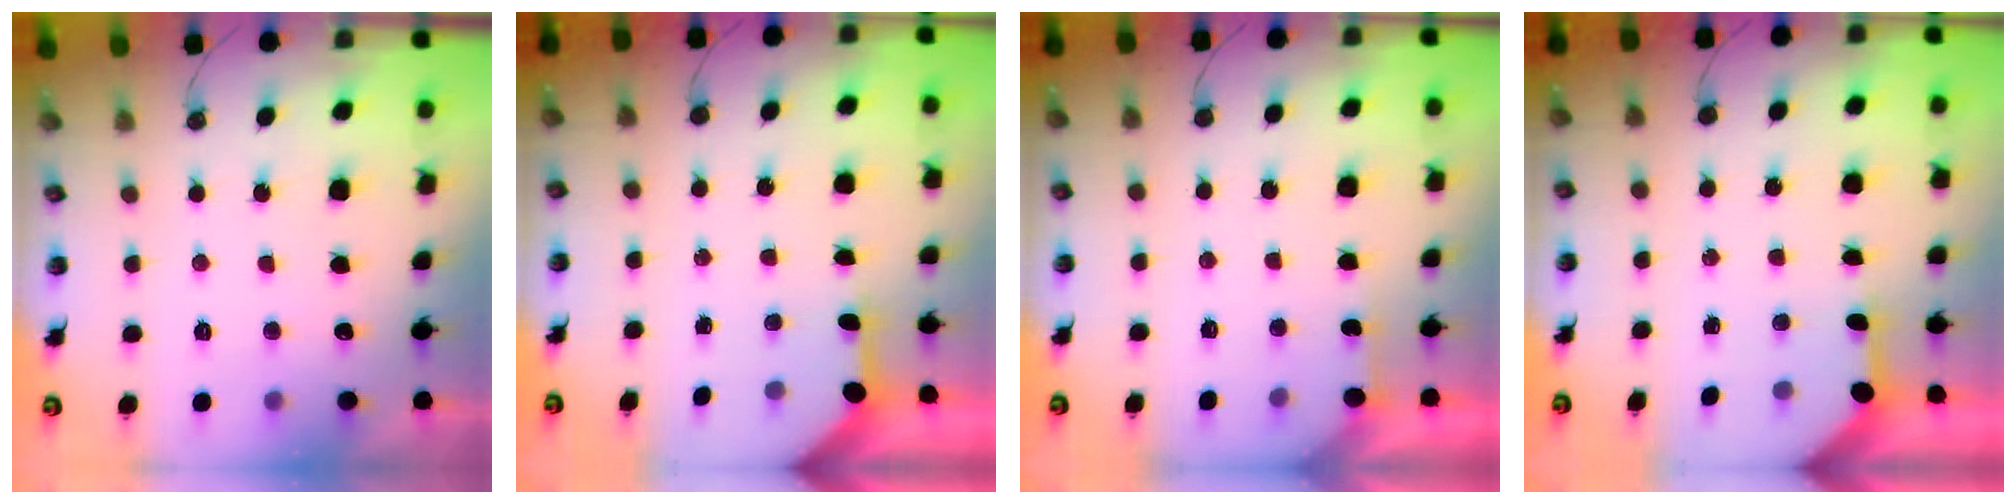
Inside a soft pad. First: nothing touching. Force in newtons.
{"total": 3.2, "press": 3.2, "slide": 0.3}
{"total": 2.7, "press": 2.7, "slide": 0.3}
{"total": 3.2, "press": 3.2, "slide": 0.3}